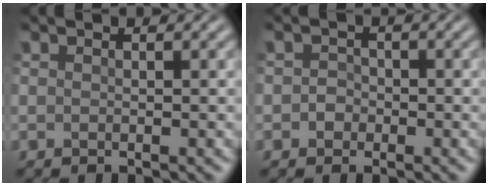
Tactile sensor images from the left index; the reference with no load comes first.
{"total": 1.2, "force": [-0.3, 1.1, 0.2], "torque": [0.010, 0.006, -0.013]}